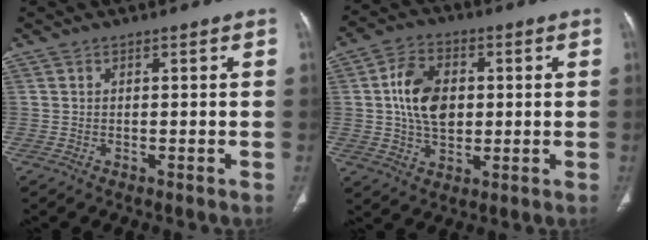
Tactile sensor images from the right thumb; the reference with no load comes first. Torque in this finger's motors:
{"motor_torque": [1.69, 1.55, 1.43, -0.12, 0.14]}